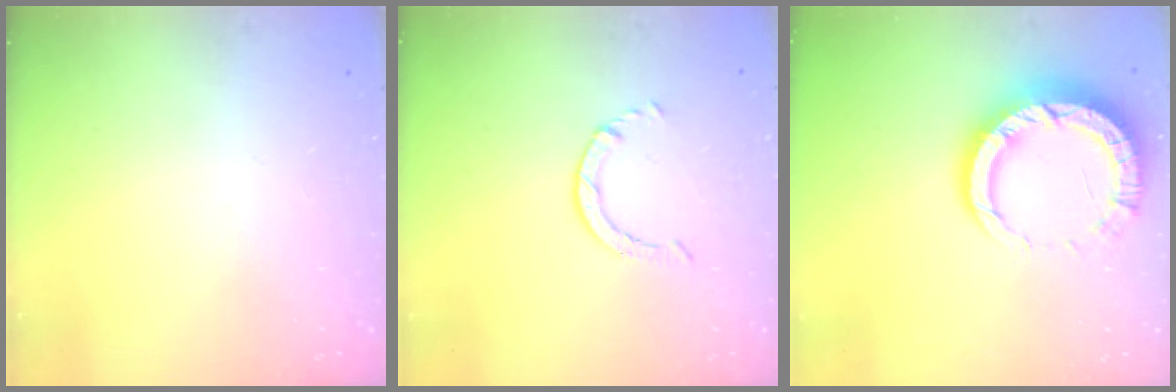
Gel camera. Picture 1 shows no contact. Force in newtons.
{"total": 0.8, "press": 0.7, "slide": 0.1}
{"total": 10.4, "press": 10.4, "slide": 1.0}